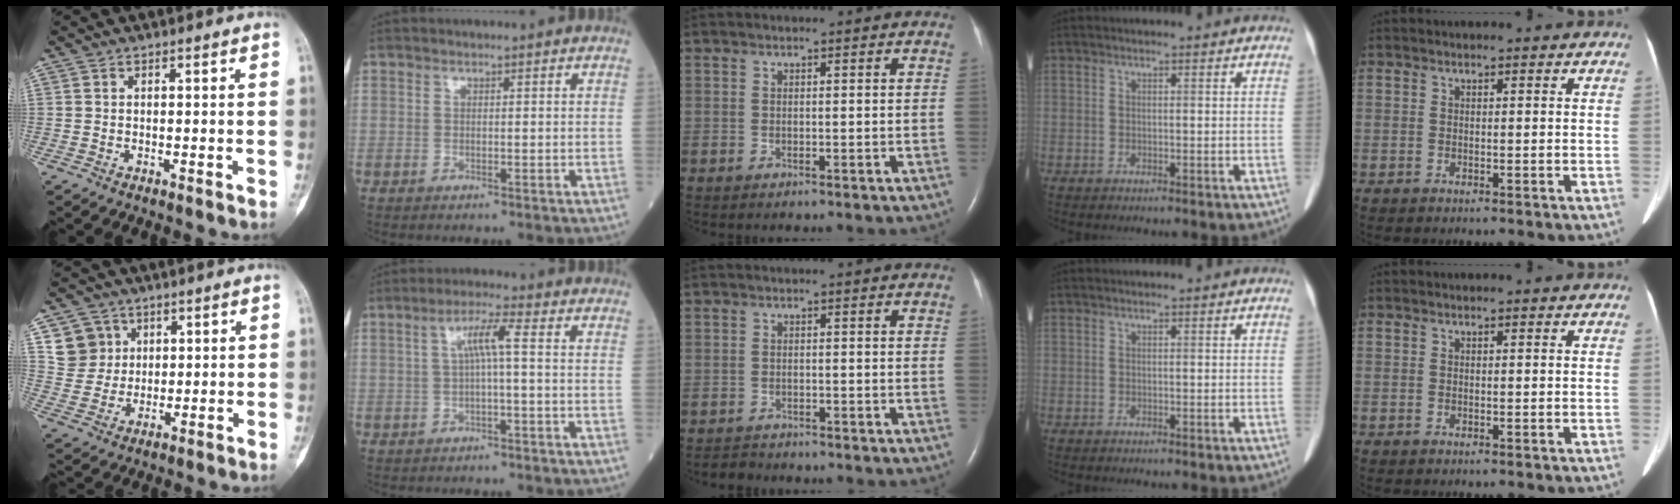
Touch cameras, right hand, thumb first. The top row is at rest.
{"thumb": {"total": 7.0, "force": [2.8, 6.3, 0.9], "torque": [0.013, -0.014, 0.055]}, "index": {"total": 4.4, "force": [0.4, 0.1, 4.4], "torque": [-0.082, 0.016, 0.009]}, "middle": {"total": 1.7, "force": [-1.6, 0.4, -0.4], "torque": [0.002, -0.006, -0.027]}}